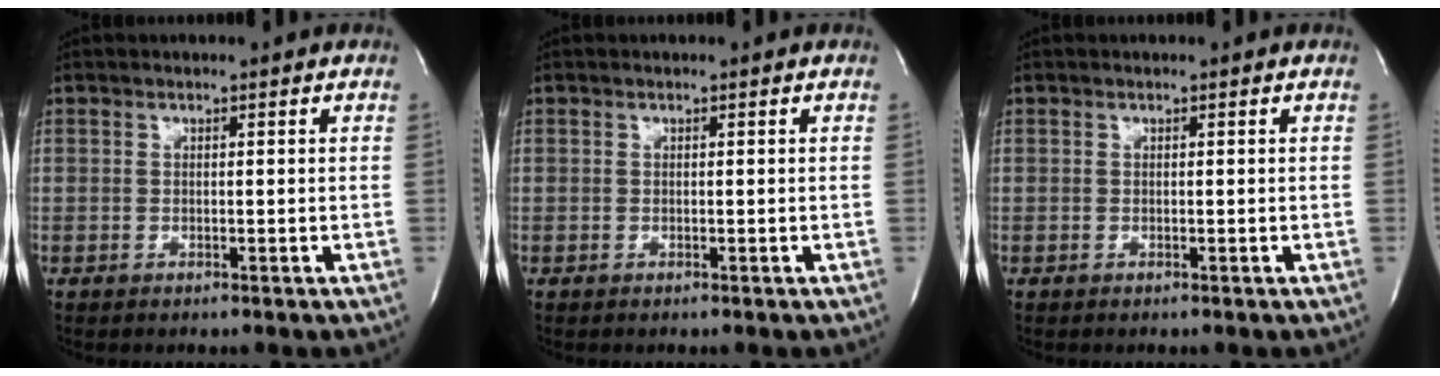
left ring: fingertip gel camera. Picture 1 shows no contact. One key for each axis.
{"total": 0.0}
{"total": 0.0}